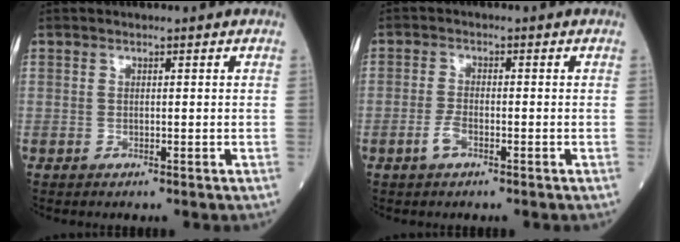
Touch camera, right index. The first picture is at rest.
{"total": 2.5, "force": [-1.4, 0.8, 2.0], "torque": [-0.046, 0.001, -0.029]}